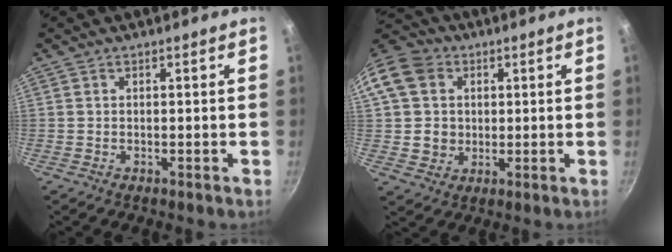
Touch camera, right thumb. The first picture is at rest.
{"total": 13.3, "force": [2.8, 11.5, 6.0], "torque": [-0.092, 0.017, 0.047]}